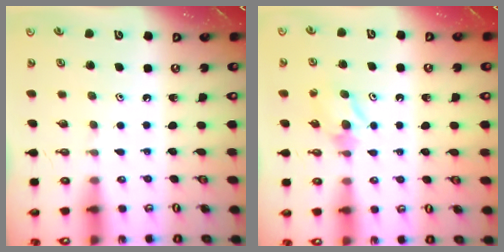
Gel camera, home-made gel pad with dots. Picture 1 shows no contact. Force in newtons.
{"total": 6.7, "press": 6.7, "slide": 0.4}